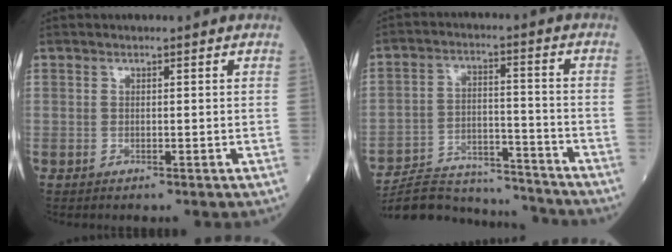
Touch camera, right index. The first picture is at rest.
{"total": 17.6, "force": [-16.8, 3.2, 4.1], "torque": [-0.094, 0.014, -0.259]}